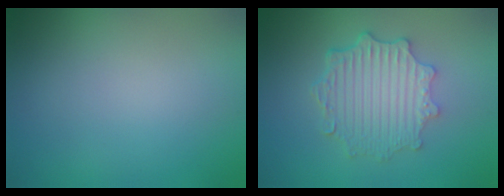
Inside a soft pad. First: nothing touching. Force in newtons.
{"total": 4.5, "press": 3.7, "slide": 2.7}